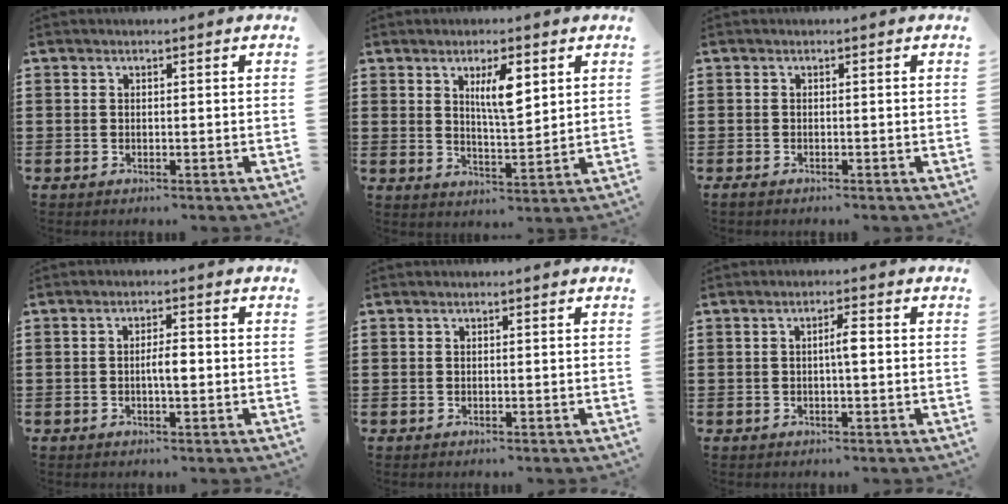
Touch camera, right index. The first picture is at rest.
{"total": 6.1, "force": [2.5, 1.8, 5.2], "torque": [-0.094, 0.000, 0.037]}
{"total": 0.6, "force": [-0.5, 0.1, 0.2], "torque": [-0.005, -0.004, -0.010]}
{"total": 3.0, "force": [-0.4, 0.8, 2.9], "torque": [-0.060, -0.001, -0.011]}
{"total": 0.0}
{"total": 2.6, "force": [-0.1, 0.4, 2.6], "torque": [-0.047, 0.002, -0.004]}